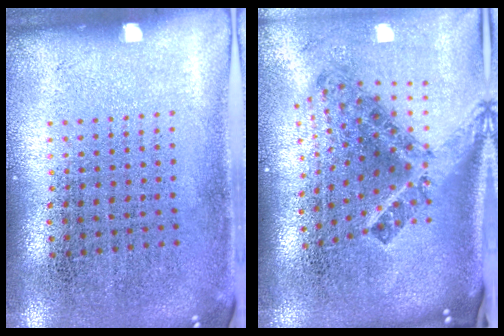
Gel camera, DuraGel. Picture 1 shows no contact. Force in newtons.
{"total": 2.6, "press": 1.6, "slide": 2.1}